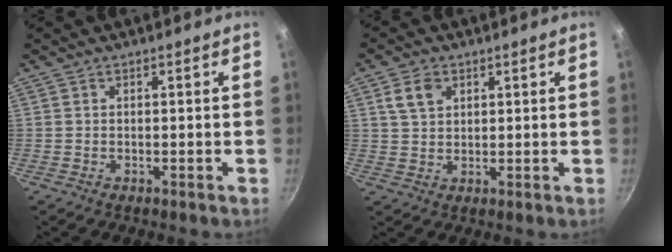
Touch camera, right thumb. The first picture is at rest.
{"total": 4.9, "force": [2.1, 3.5, 2.8], "torque": [-0.038, 0.000, 0.039]}